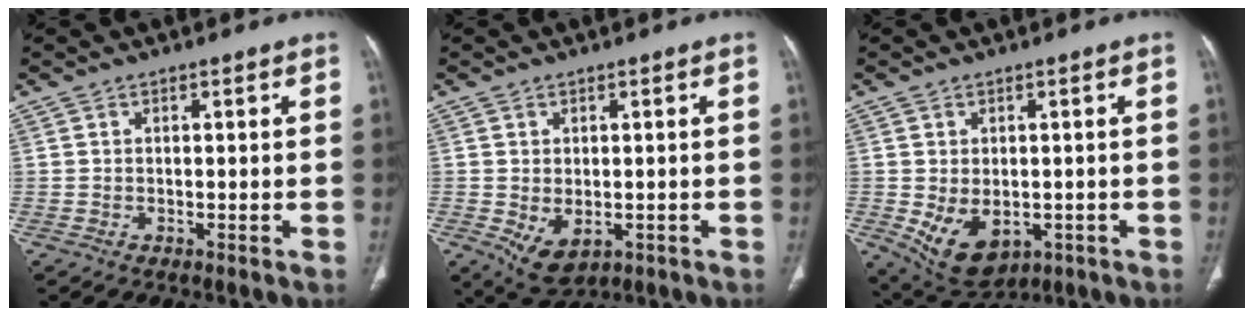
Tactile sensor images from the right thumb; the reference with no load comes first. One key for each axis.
{"total": 6.1, "fx": -1.4, "fy": 3.9, "fz": 4.4, "tx": -0.067, "ty": -0.010, "tz": -0.004}
{"total": 9.4, "fx": -2.3, "fy": 6.5, "fz": 6.5, "tx": -0.095, "ty": -0.006, "tz": -0.013}